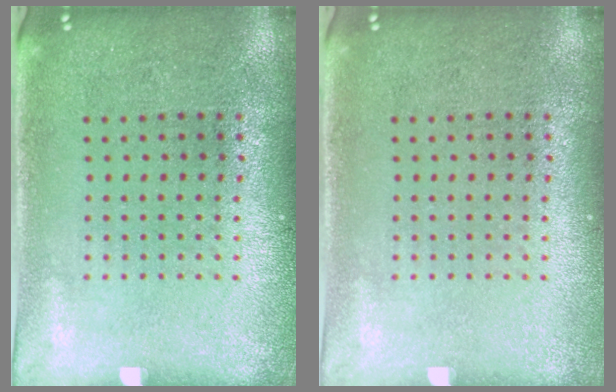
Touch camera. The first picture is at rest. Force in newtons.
{"total": 0.0}